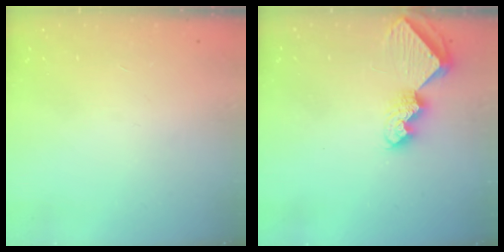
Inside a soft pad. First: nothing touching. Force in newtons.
{"total": 9.6, "press": 9.5, "slide": 0.9}